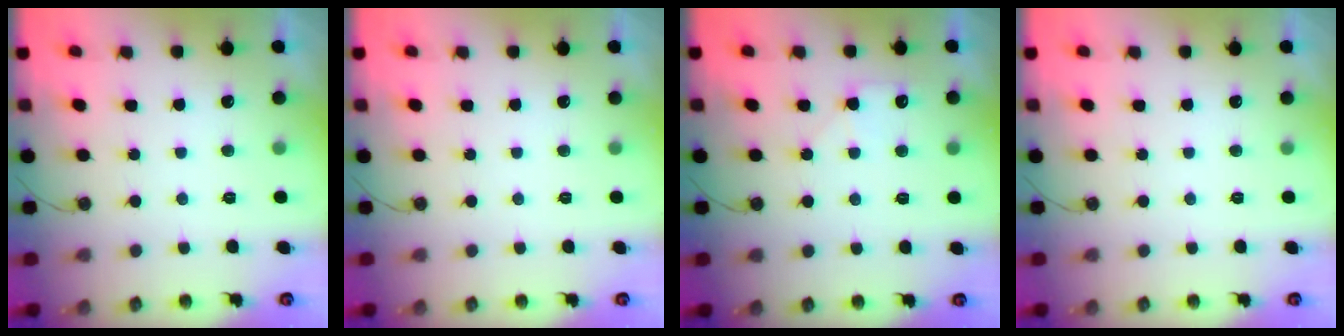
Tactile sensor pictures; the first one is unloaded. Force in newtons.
{"total": 0.0}
{"total": 5.6, "press": 5.6, "slide": 1.0}
{"total": 0.0}